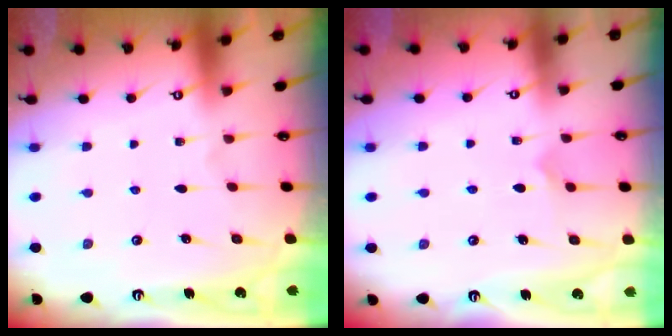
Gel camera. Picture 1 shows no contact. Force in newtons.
{"total": 5.4, "press": 5.4, "slide": 0.2}